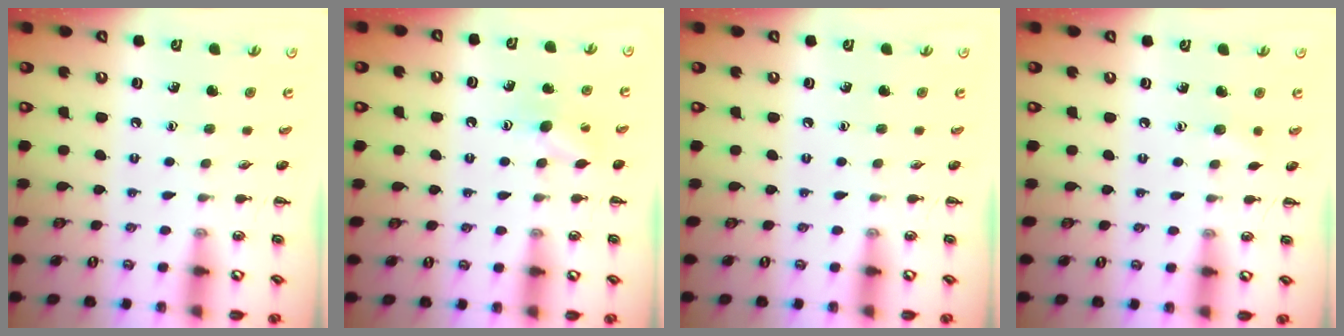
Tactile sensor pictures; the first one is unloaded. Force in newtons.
{"total": 7.4, "press": 7.3, "slide": 1.4}
{"total": 0.0}
{"total": 3.9, "press": 3.8, "slide": 1.0}